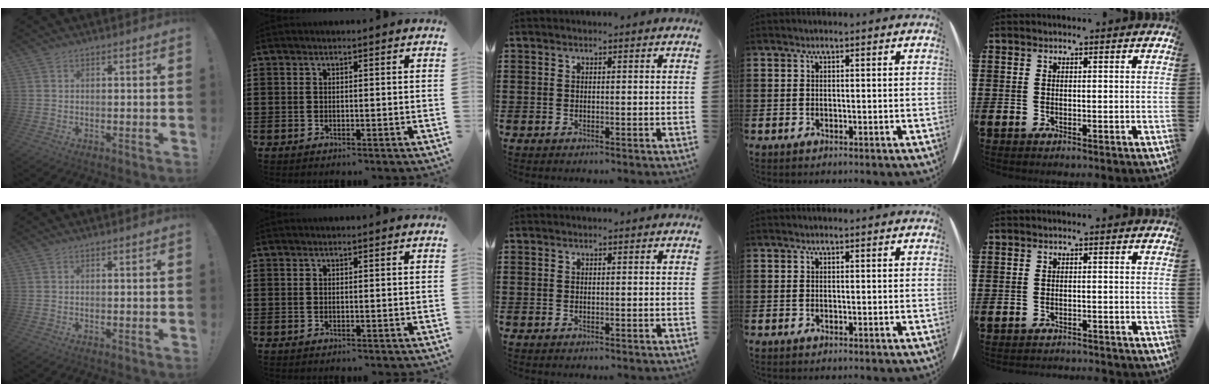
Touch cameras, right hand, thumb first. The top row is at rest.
{"little": {"total": 1.1, "force": [-1.1, -0.1, -0.1], "torque": [-0.002, 0.002, -0.024]}}